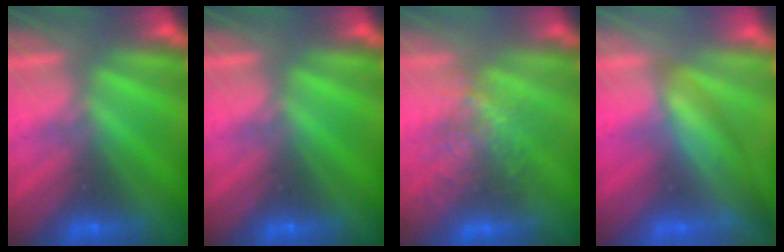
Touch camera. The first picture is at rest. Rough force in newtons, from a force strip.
{"total": 0.0}
{"total": 3.1}
{"total": 3.7}